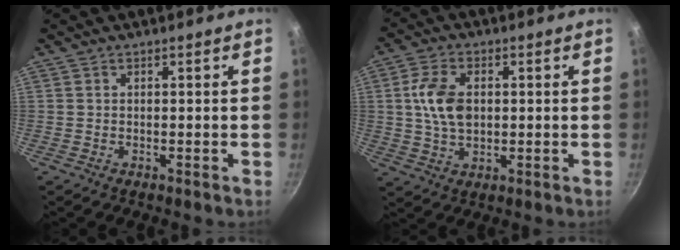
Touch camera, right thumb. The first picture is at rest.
{"total": 8.8, "force": [0.9, 5.5, 6.8], "torque": [-0.123, 0.005, 0.013]}